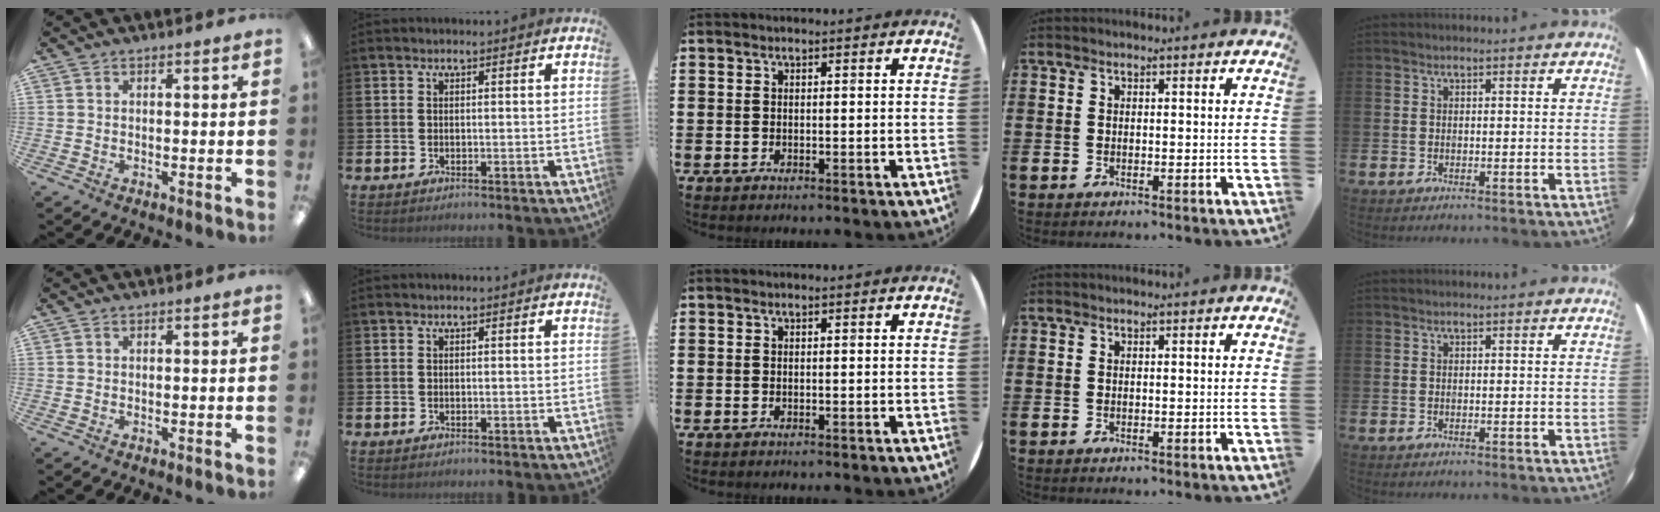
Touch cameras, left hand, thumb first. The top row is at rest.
{}